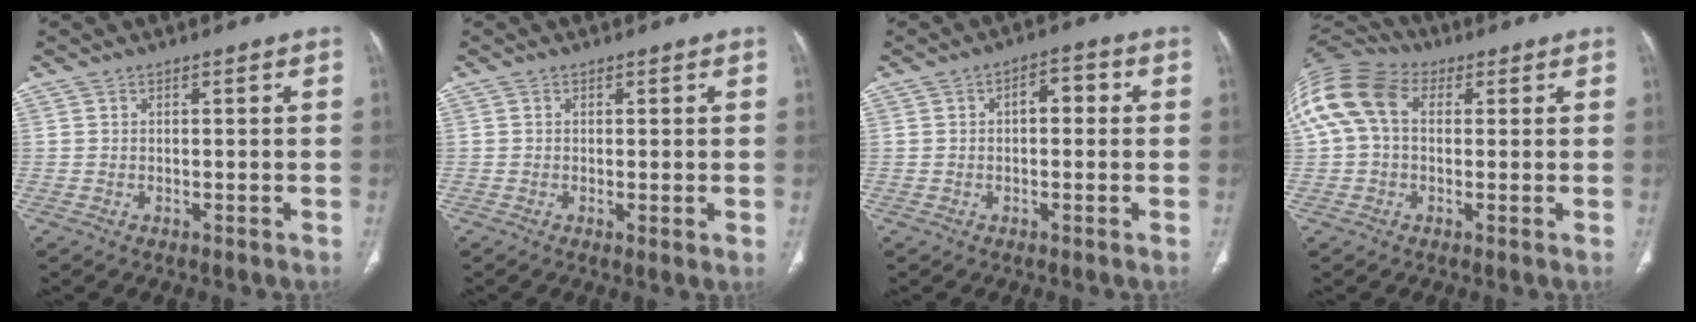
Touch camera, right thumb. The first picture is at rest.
{"total": 1.3, "force": [-0.1, 0.1, 1.3], "torque": [-0.028, -0.008, -0.004]}
{"total": 4.0, "force": [0.3, 2.3, 3.3], "torque": [-0.029, 0.013, -0.004]}
{"total": 14.7, "force": [2.7, 10.4, 10.1], "torque": [-0.226, 0.044, 0.043]}